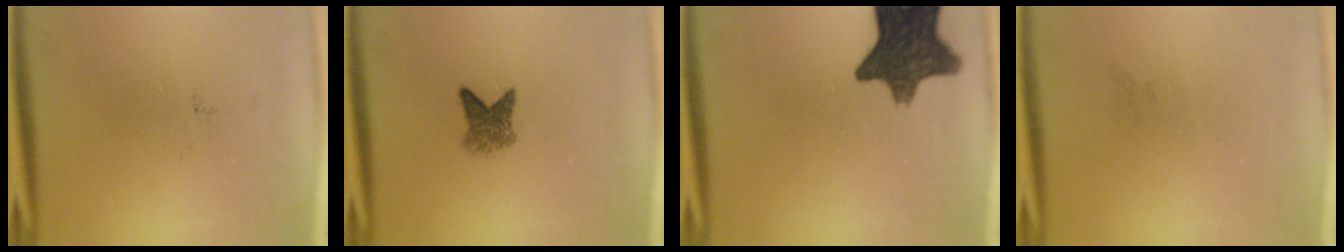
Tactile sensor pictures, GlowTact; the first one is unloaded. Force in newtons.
{"total": 3.2}
{"total": 13.0}
{"total": 0.0}